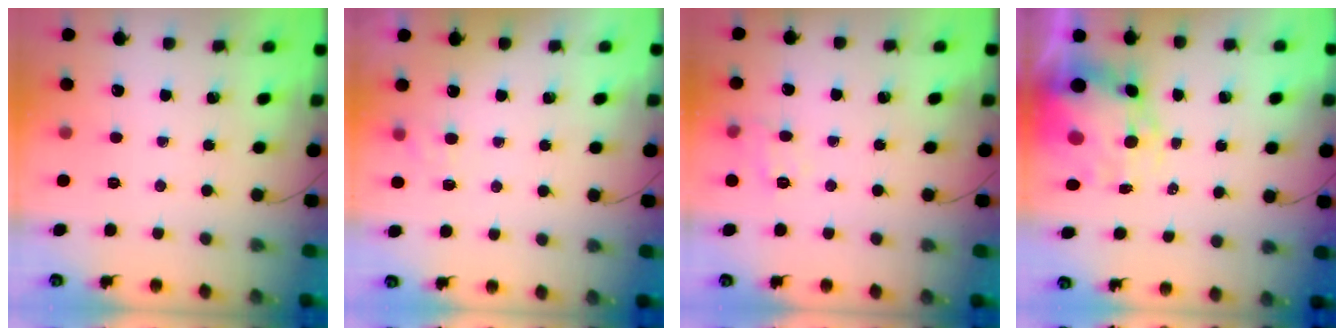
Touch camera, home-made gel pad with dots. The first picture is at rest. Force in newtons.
{"total": 5.6, "press": 5.5, "slide": 1.3}
{"total": 8.1, "press": 8.1, "slide": 0.9}
{"total": 10.1, "press": 9.7, "slide": 2.9}